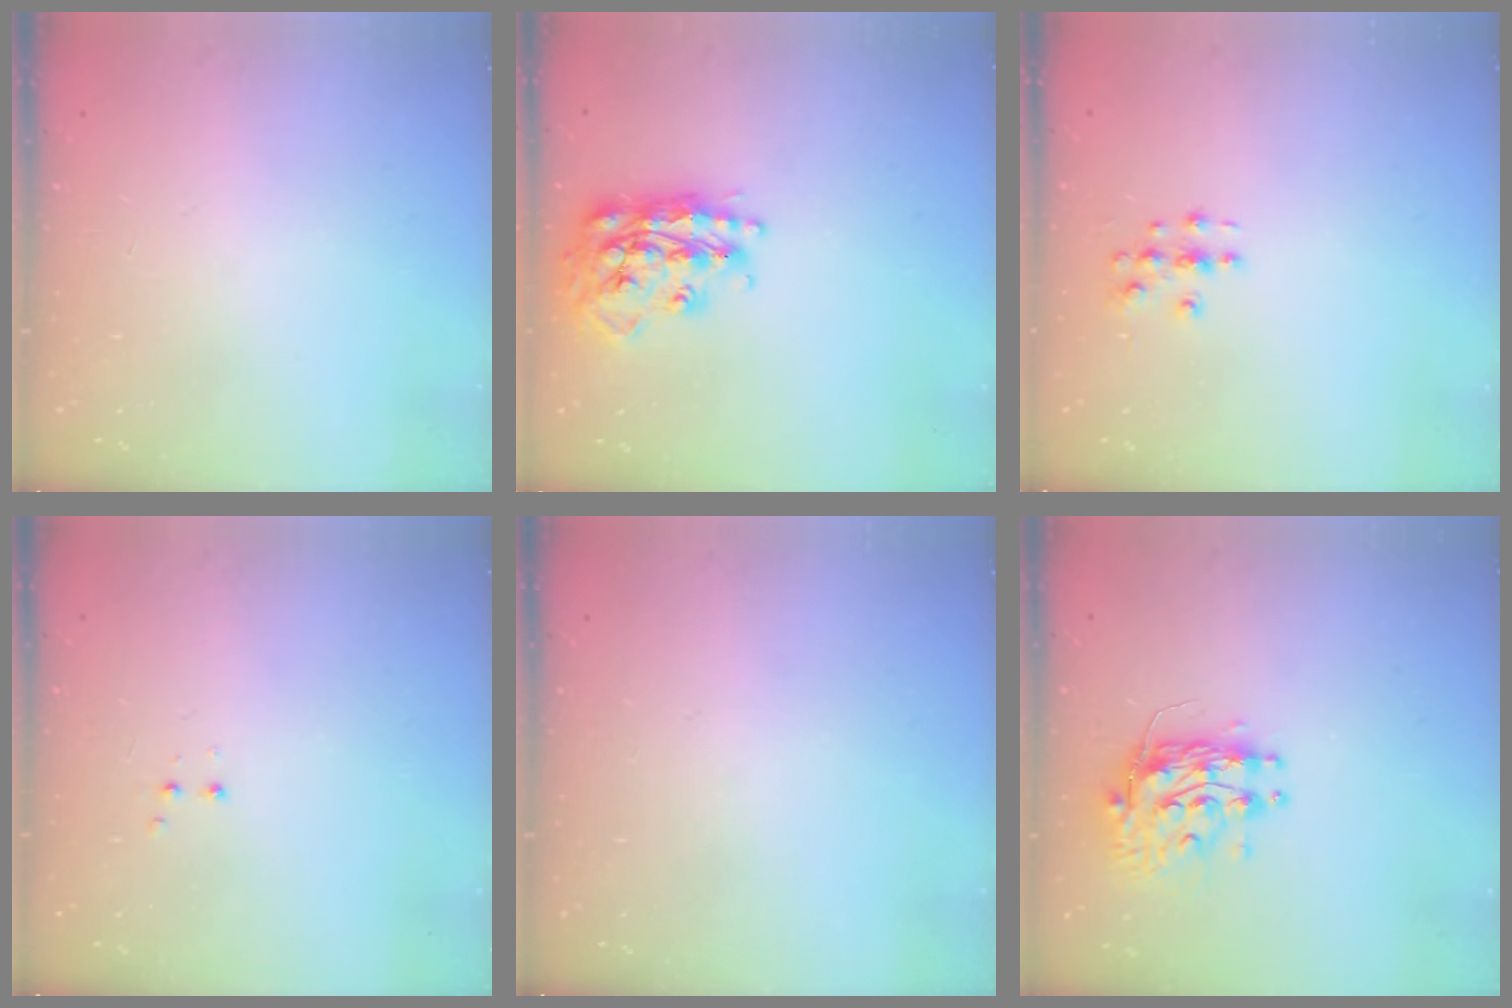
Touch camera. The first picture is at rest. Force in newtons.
{"total": 19.5, "press": 19.5, "slide": 1.8}
{"total": 3.1, "press": 3.1, "slide": 0.2}
{"total": 2.8, "press": 2.8, "slide": 0.6}
{"total": 0.0}
{"total": 10.6, "press": 10.5, "slide": 0.8}